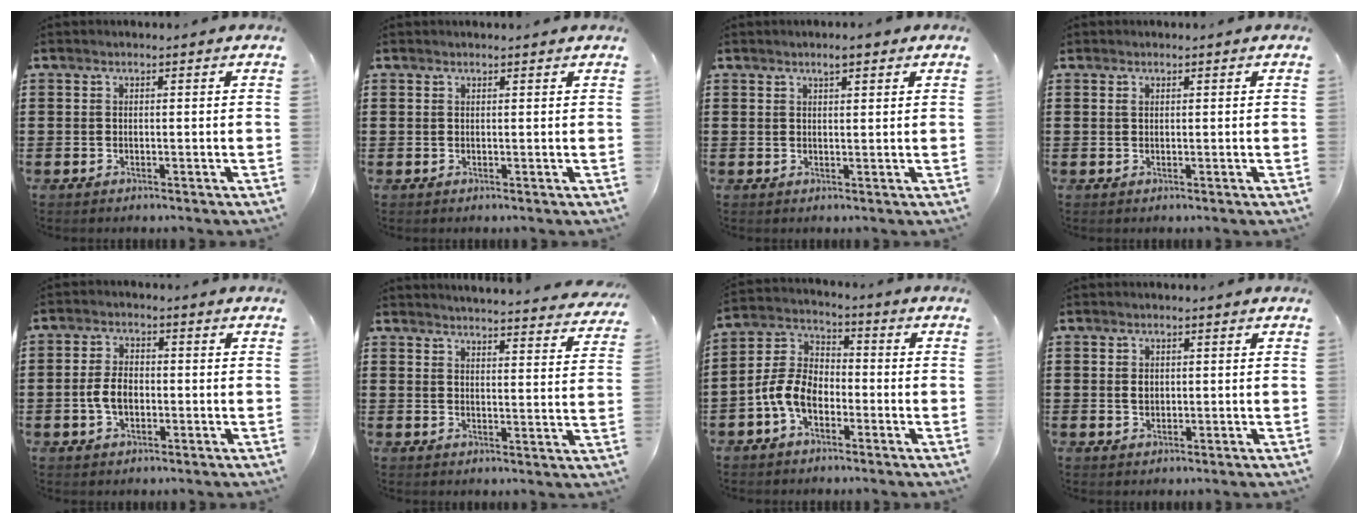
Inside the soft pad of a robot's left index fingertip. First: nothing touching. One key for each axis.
{"total": 0.6, "fx": 0.5, "fy": 0.0, "fz": 0.3, "tx": -0.007, "ty": 0.000, "tz": 0.011}
{"total": 2.5, "fx": 1.8, "fy": 0.4, "fz": 1.6, "tx": -0.026, "ty": 0.000, "tz": 0.030}
{"total": 0.7, "fx": 0.4, "fy": 0.4, "fz": 0.4, "tx": -0.009, "ty": 0.003, "tz": 0.007}
{"total": 4.6, "fx": -0.8, "fy": 2.8, "fz": 3.6, "tx": -0.089, "ty": 0.000, "tz": -0.023}
{"total": 3.8, "fx": 3.8, "fy": -0.5, "fz": 0.2, "tx": -0.014, "ty": -0.030, "tz": 0.064}
{"total": 6.8, "fx": -3.4, "fy": 4.1, "fz": 4.2, "tx": -0.120, "ty": 0.005, "tz": -0.077}
{"total": 1.5, "fx": 0.3, "fy": 1.1, "fz": 1.0, "tx": -0.022, "ty": 0.007, "tz": 0.004}